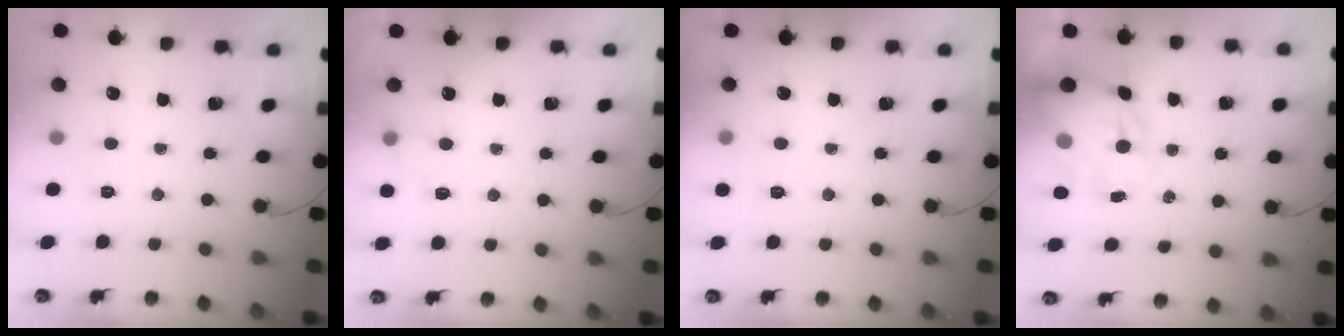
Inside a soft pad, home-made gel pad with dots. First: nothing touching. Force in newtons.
{"total": 5.1, "press": 4.8, "slide": 1.5}
{"total": 5.0, "press": 4.8, "slide": 1.3}
{"total": 12.0, "press": 11.6, "slide": 3.0}